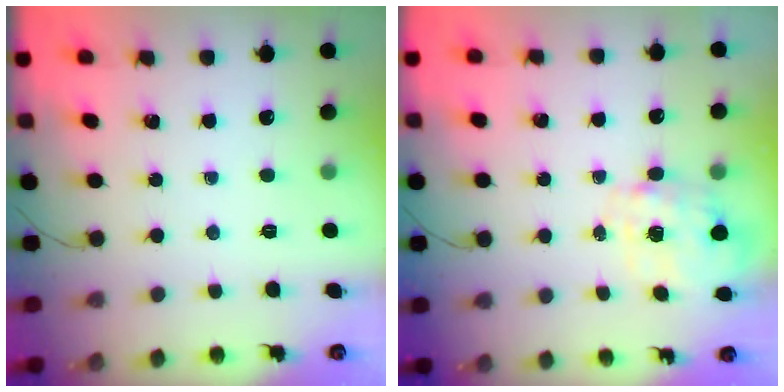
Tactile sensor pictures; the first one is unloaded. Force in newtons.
{"total": 3.8, "press": 3.7, "slide": 0.9}